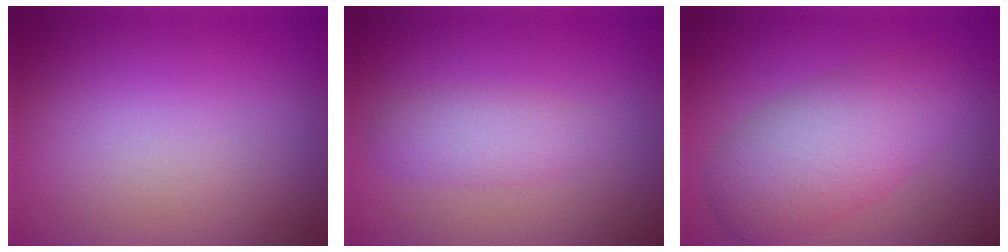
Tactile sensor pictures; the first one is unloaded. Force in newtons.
{"total": 2.4, "press": 2.4, "slide": 0.1}
{"total": 6.3, "press": 6.3, "slide": 0.1}